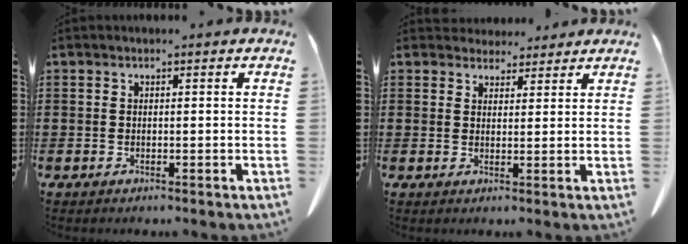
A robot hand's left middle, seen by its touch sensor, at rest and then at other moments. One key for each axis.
{"total": 3.5, "fx": 3.2, "fy": 1.3, "fz": 0.3, "tx": -0.008, "ty": -0.008, "tz": 0.061}